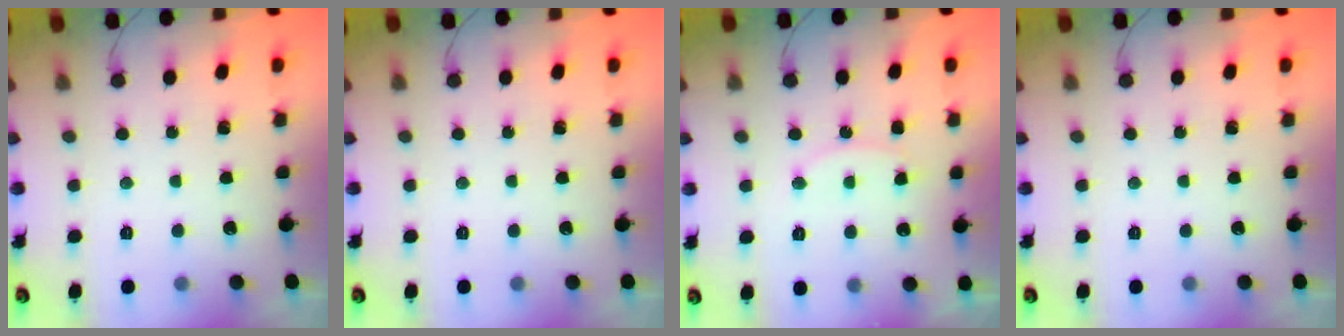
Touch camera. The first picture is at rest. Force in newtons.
{"total": 0.0}
{"total": 8.4, "press": 8.4, "slide": 0.6}
{"total": 0.0}